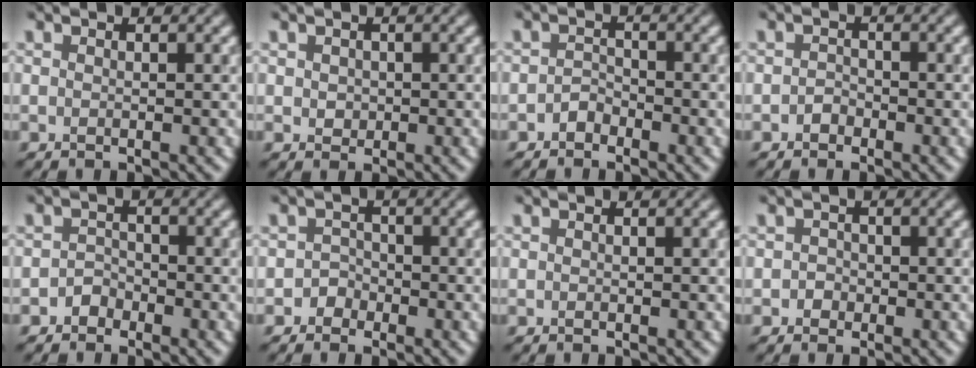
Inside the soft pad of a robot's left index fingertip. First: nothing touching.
{"total": 1.1, "force": [0.1, 1.1, 0.3], "torque": [0.000, 0.002, 0.002]}
{"total": 1.1, "force": [-0.8, 0.6, 0.2], "torque": [-0.002, 0.010, -0.017]}
{"total": 0.8, "force": [-0.5, 0.6, 0.2], "torque": [-0.002, 0.006, -0.010]}
{"total": 1.2, "force": [-0.8, 0.8, 0.0], "torque": [0.004, 0.011, -0.015]}
{"total": 1.2, "force": [-0.6, 1.0, -0.1], "torque": [0.013, 0.011, -0.012]}
{"total": 0.0}
{"total": 0.9, "force": [-0.3, 0.9, 0.0], "torque": [0.008, 0.004, -0.006]}